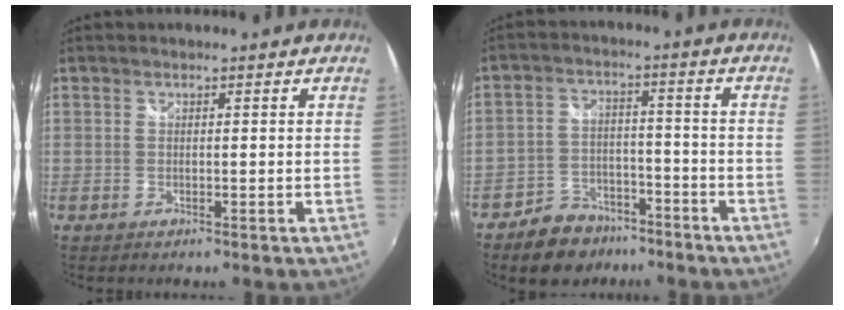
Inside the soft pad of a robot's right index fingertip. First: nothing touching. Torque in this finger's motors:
{"motor_torque": [0.46, -0.47, 0.13, 0.01]}